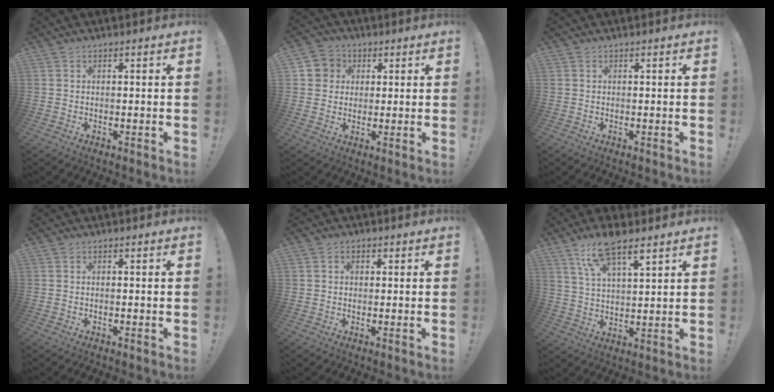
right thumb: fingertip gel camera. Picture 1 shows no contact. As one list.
[{"total": 6.1, "force": [1.1, 5.8, 1.2], "torque": [-0.013, 0.000, 0.022]}, {"total": 0.0}, {"total": 0.0}, {"total": 1.3, "force": [0.0, 1.1, 0.6], "torque": [-0.004, 0.001, -0.002]}, {"total": 10.9, "force": [7.5, 3.2, 7.2], "torque": [-0.132, -0.028, 0.135]}]